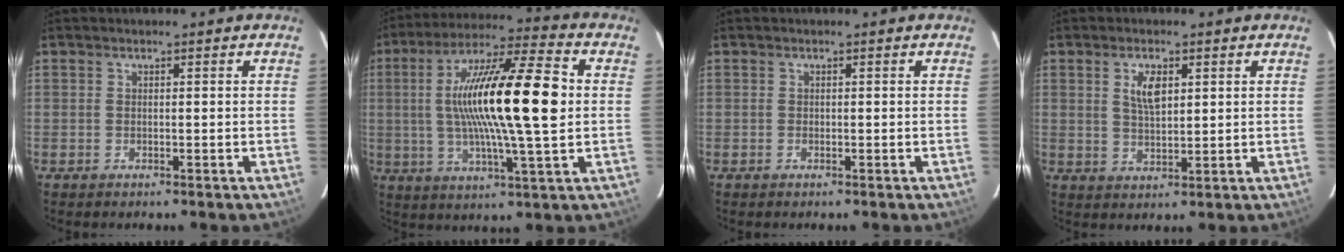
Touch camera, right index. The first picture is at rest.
{"total": 20.6, "force": [1.7, 2.6, 20.4], "torque": [-0.366, 0.011, 0.023]}
{"total": 0.0}
{"total": 4.9, "force": [1.8, 2.3, 3.9], "torque": [-0.070, 0.004, 0.034]}